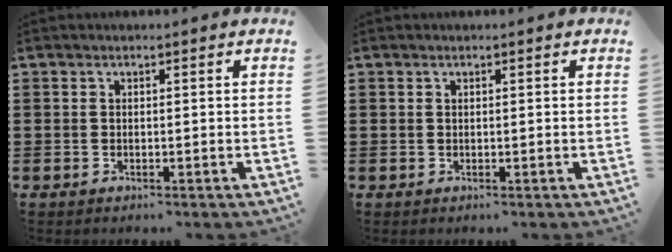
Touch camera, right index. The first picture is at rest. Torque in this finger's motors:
{"motor_torque": [-0.08, 0.38, 0.03, -0.01]}